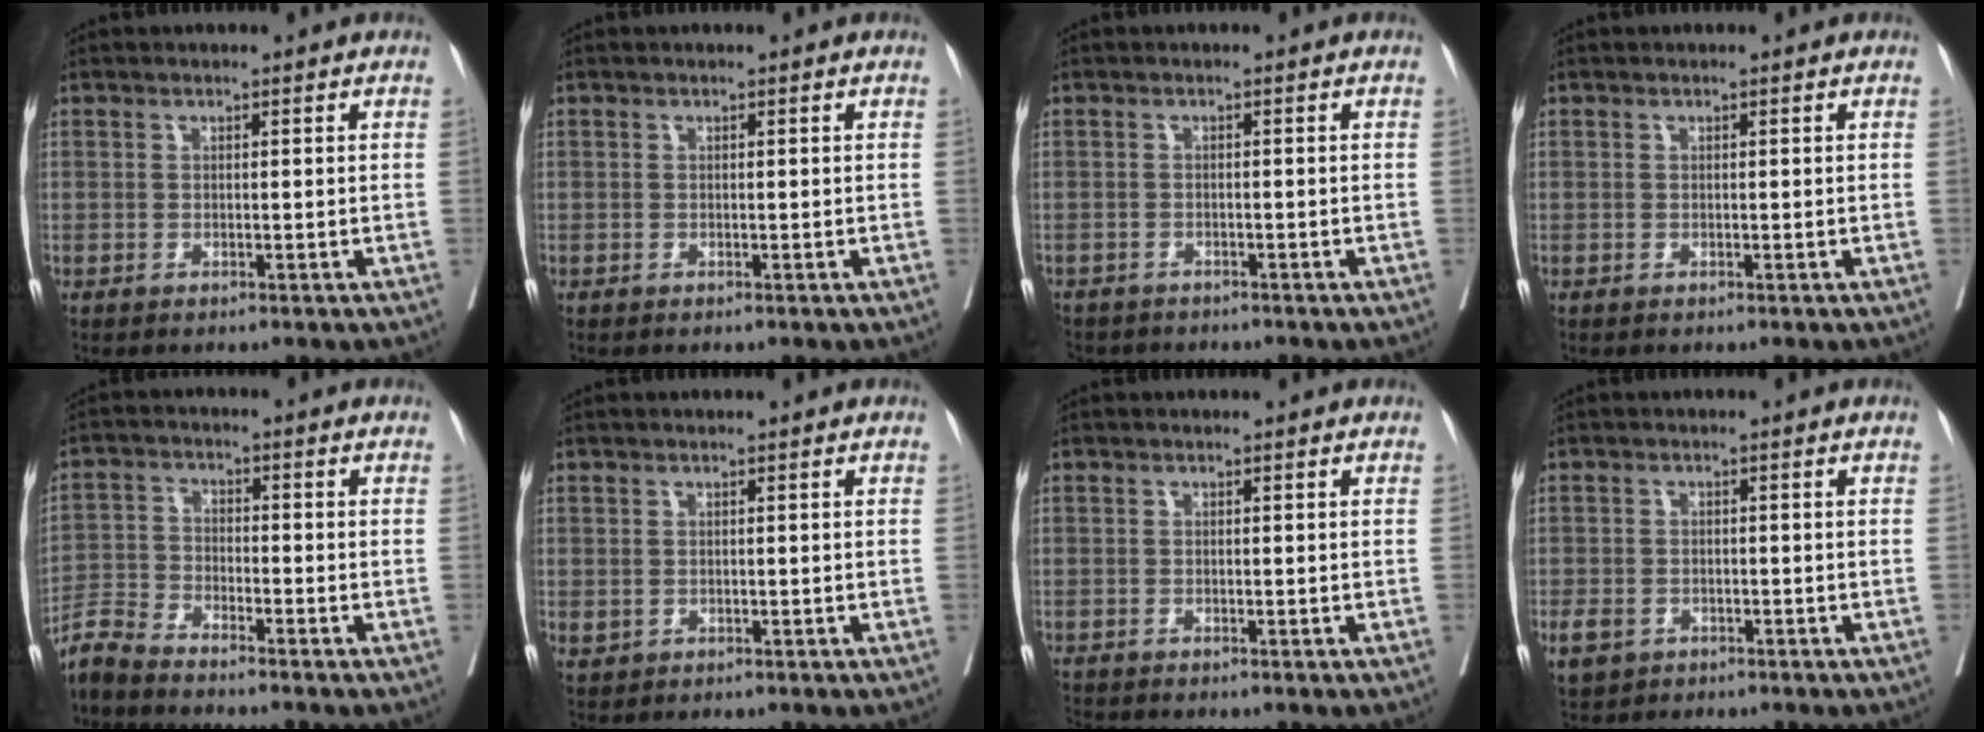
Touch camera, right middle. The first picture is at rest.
{"total": 0.0}
{"total": 6.2, "force": [-5.3, 2.9, 1.2], "torque": [-0.032, -0.007, -0.079]}
{"total": 0.0}
{"total": 7.3, "force": [-7.2, -0.1, 1.3], "torque": [-0.028, -0.008, -0.143]}
{"total": 1.2, "force": [-0.1, 1.1, 0.5], "torque": [-0.014, -0.001, 0.006]}
{"total": 1.1, "force": [-1.1, 0.1, -0.1], "torque": [-0.006, -0.008, -0.022]}
{"total": 6.3, "force": [-3.5, 4.8, 1.9], "torque": [-0.056, -0.003, -0.054]}